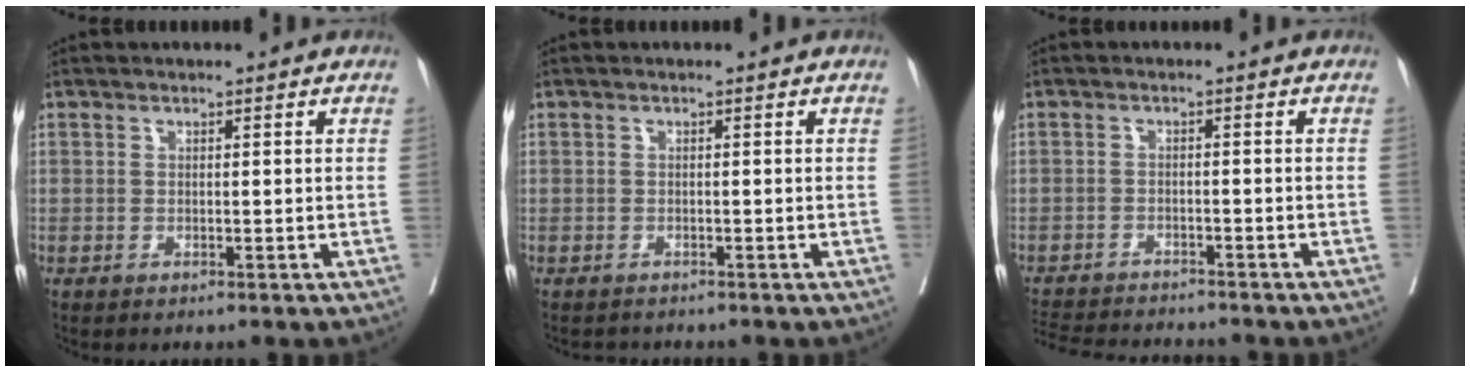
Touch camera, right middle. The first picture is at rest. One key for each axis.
{"total": 1.2, "fx": -1.2, "fy": 0.4, "fz": -0.2, "tx": -0.004, "ty": -0.005, "tz": -0.020}
{"total": 10.2, "fx": -9.7, "fy": 1.2, "fz": 3.0, "tx": -0.053, "ty": -0.006, "tz": -0.143}